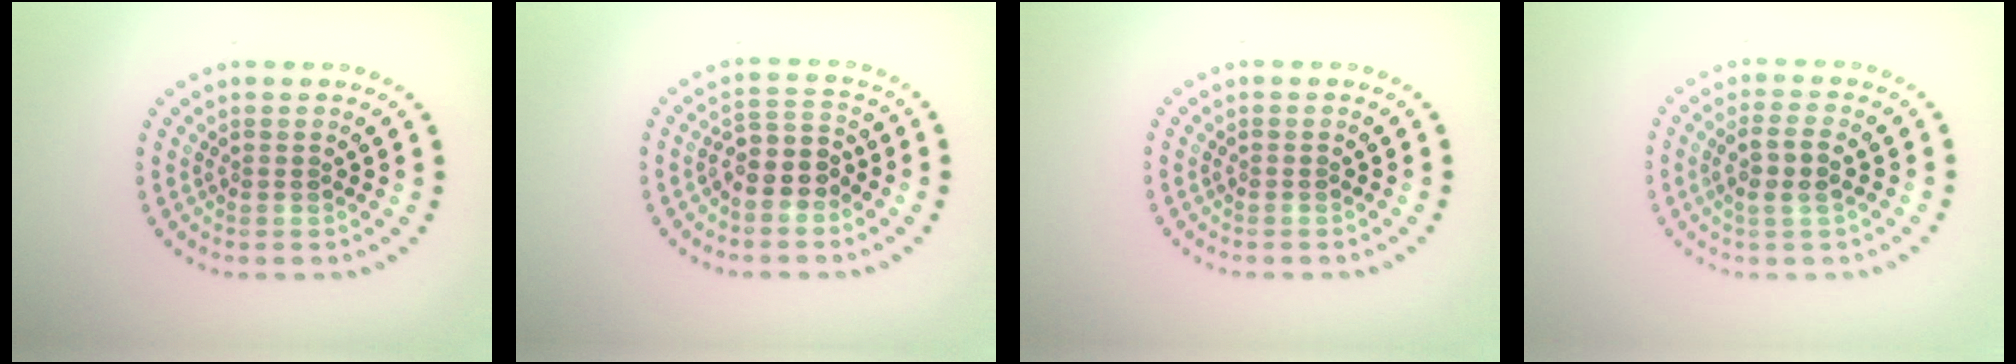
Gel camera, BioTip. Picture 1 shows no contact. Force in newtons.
{"total": 3.2, "press": 2.7, "slide": 1.6}
{"total": 0.0}
{"total": 2.7, "press": 2.4, "slide": 1.1}